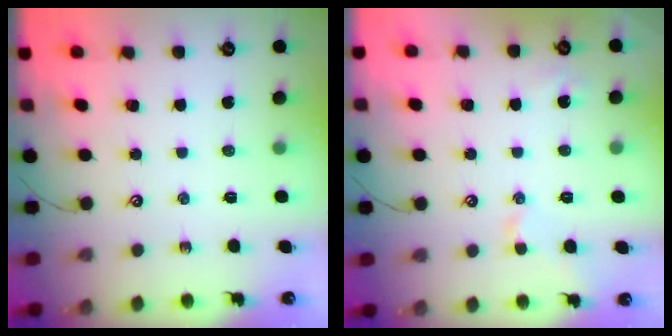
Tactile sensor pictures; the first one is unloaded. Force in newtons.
{"total": 2.1, "press": 2.0, "slide": 0.6}